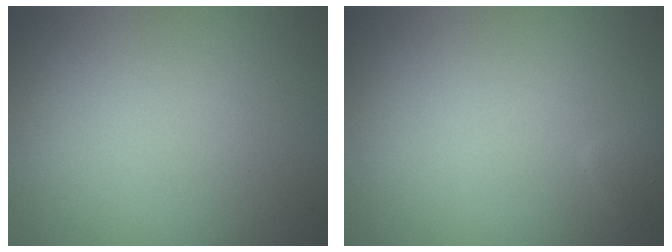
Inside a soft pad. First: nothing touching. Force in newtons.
{"total": 0.8, "press": 0.7, "slide": 0.2}